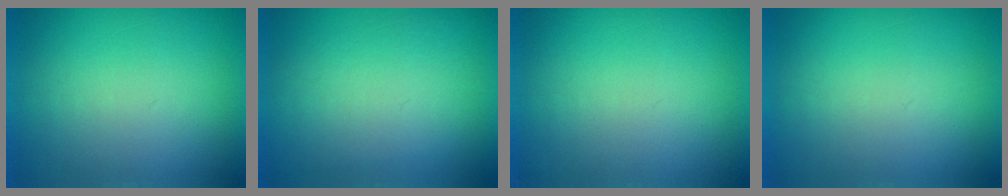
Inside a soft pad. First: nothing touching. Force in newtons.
{"total": 3.8}
{"total": 1.0}
{"total": 1.1}